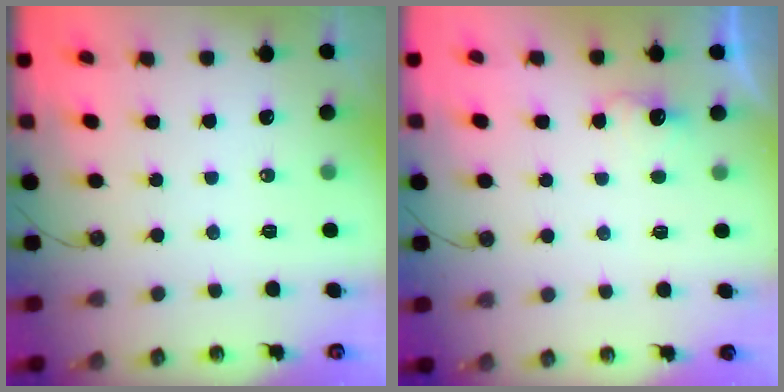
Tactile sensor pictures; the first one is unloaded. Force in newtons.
{"total": 2.6, "press": 2.6, "slide": 0.7}